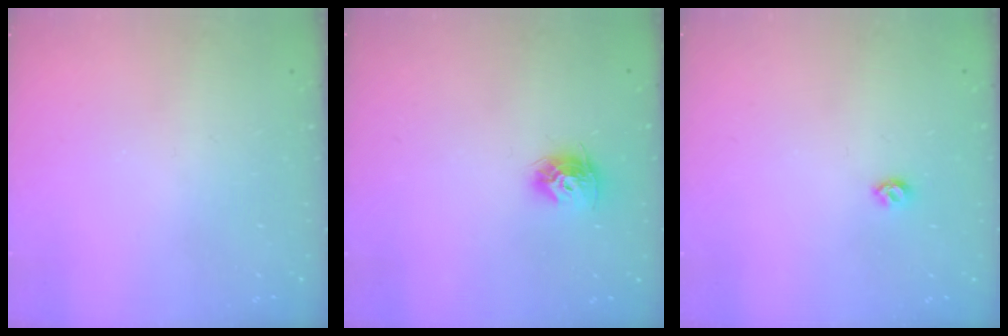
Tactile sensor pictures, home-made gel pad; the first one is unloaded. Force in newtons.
{"total": 9.4, "press": 9.4, "slide": 0.6}
{"total": 5.3, "press": 5.3, "slide": 0.7}